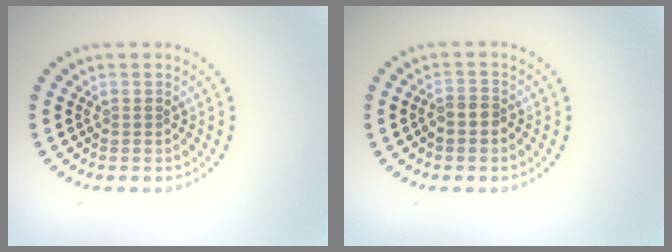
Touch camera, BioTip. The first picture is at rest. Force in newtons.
{"total": 1.7, "press": 1.5, "slide": 0.7}